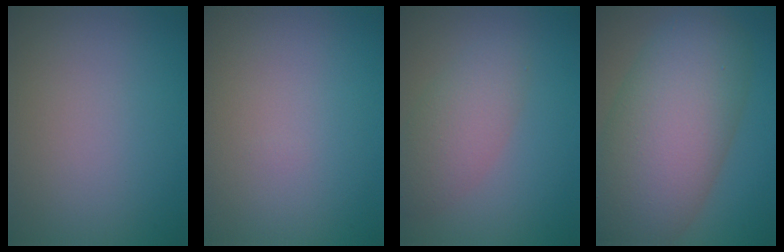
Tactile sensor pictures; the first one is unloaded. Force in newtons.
{"total": 0.0}
{"total": 3.8, "press": 3.8, "slide": 0.0}
{"total": 11.8, "press": 11.8, "slide": 0.6}